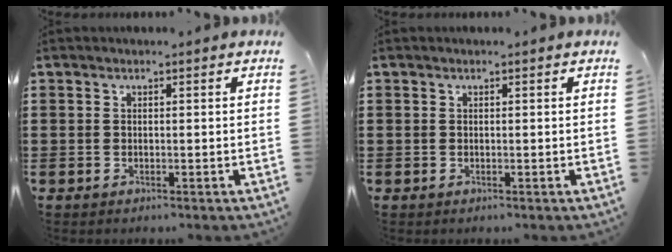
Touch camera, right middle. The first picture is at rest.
{"total": 0.0}